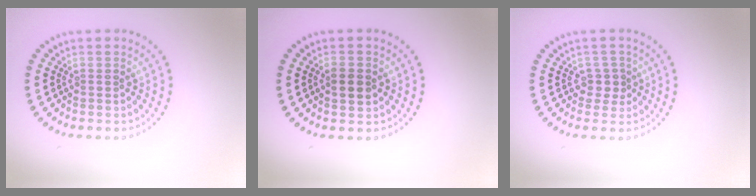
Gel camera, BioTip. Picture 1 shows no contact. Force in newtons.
{"total": 2.1, "press": 2.1, "slide": 0.1}
{"total": 1.6, "press": 1.2, "slide": 1.0}